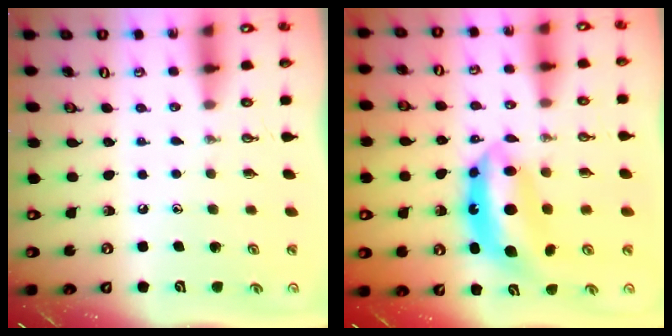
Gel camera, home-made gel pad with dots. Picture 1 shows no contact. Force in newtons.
{"total": 10.5, "press": 10.4, "slide": 0.7}